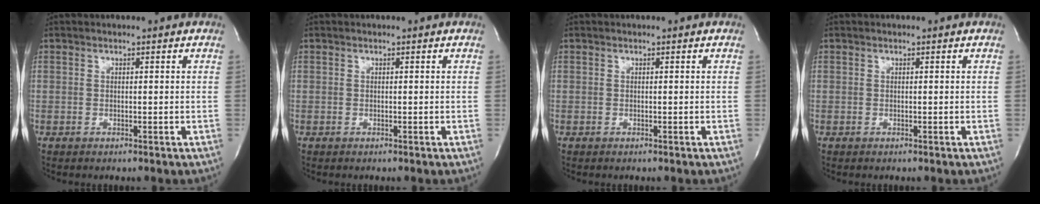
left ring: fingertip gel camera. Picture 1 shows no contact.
{"total": 0.0}
{"total": 0.0}
{"total": 0.0}